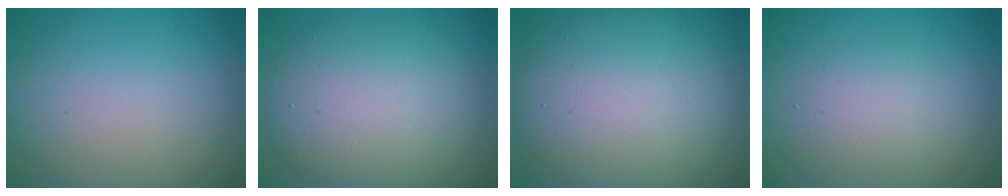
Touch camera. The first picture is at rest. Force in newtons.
{"total": 8.6, "press": 8.6, "slide": 0.4}
{"total": 13.0, "press": 13.0, "slide": 1.0}
{"total": 2.5, "press": 2.5, "slide": 0.1}